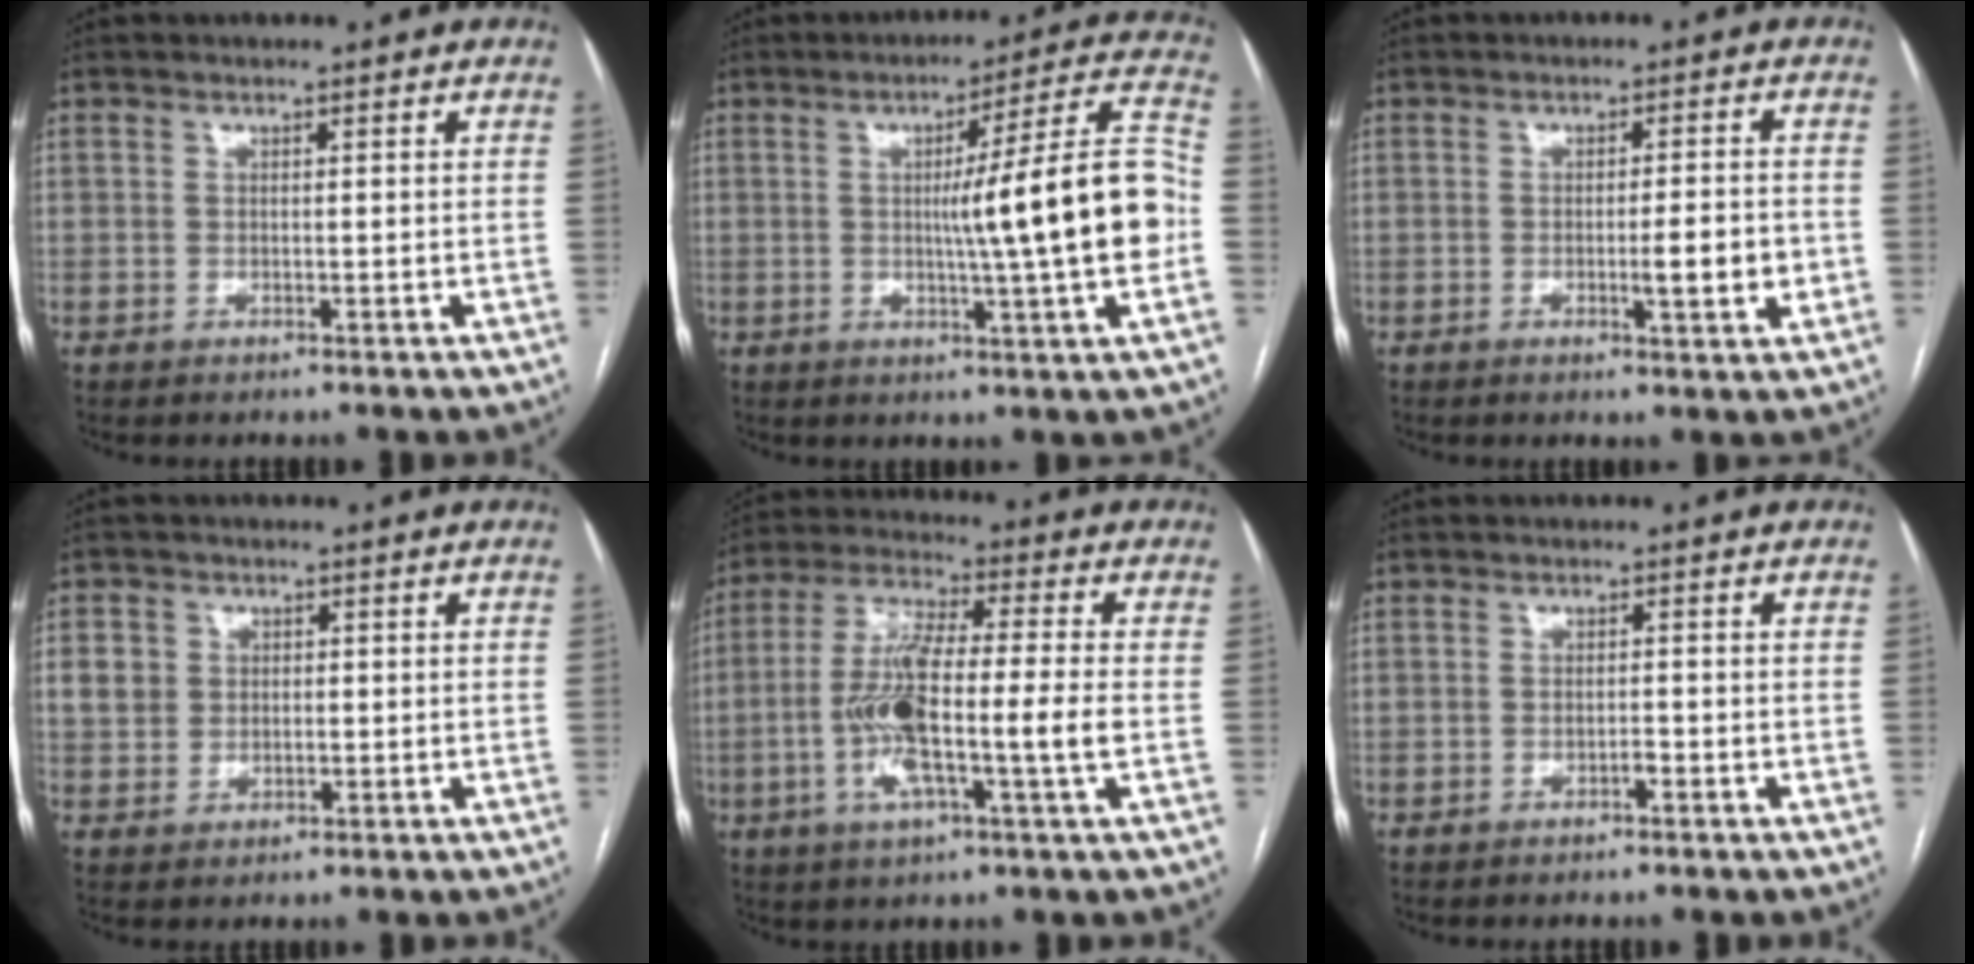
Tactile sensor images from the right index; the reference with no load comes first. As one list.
[{"total": 16.3, "force": [-1.2, -1.0, 16.2], "torque": [-0.232, 0.010, -0.023]}, {"total": 5.2, "force": [-1.1, 0.5, 5.0], "torque": [-0.074, -0.002, -0.012]}, {"total": 4.0, "force": [0.7, 3.7, 1.3], "torque": [-0.022, 0.017, 0.017]}, {"total": 13.0, "force": [-2.2, 0.6, 12.8], "torque": [-0.255, 0.005, -0.049]}, {"total": 0.8, "force": [-0.5, 0.1, 0.6], "torque": [-0.008, 0.004, -0.008]}]